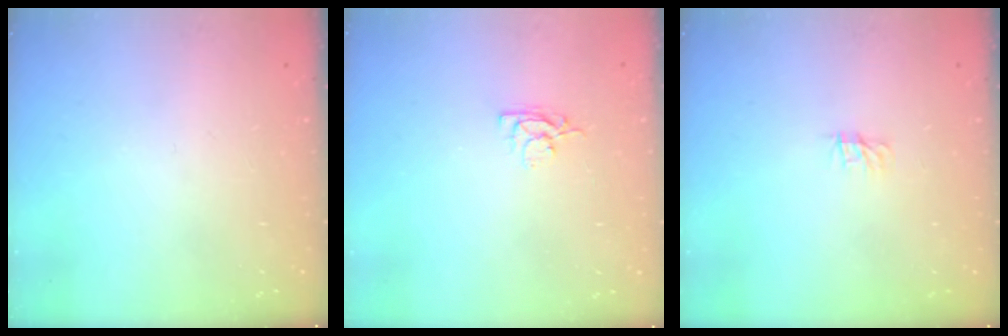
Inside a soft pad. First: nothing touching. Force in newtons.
{"total": 3.9, "press": 3.9, "slide": 0.4}
{"total": 0.0}